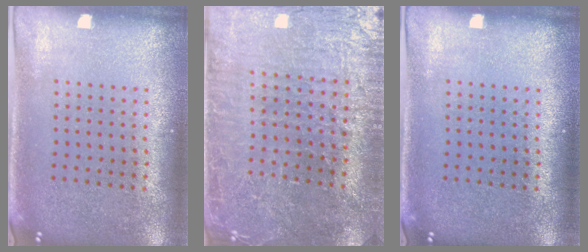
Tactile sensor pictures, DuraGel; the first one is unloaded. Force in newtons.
{"total": 3.3, "press": 3.3, "slide": 0.3}
{"total": 0.0}